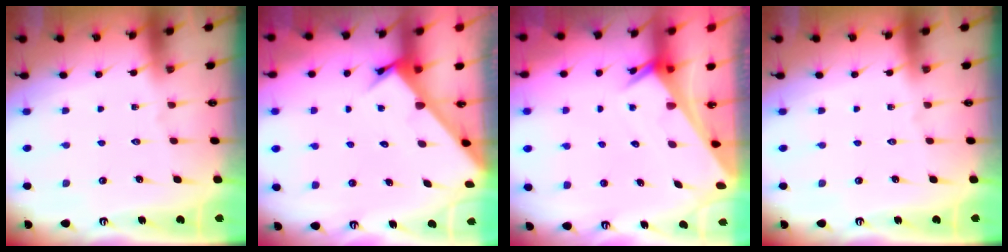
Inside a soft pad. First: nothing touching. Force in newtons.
{"total": 3.4, "press": 3.4, "slide": 0.2}
{"total": 2.4, "press": 2.4, "slide": 0.2}
{"total": 0.0}